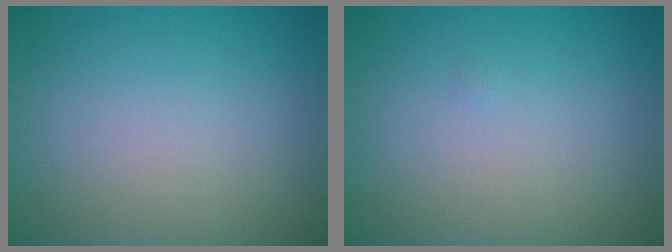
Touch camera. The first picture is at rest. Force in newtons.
{"total": 0.0}